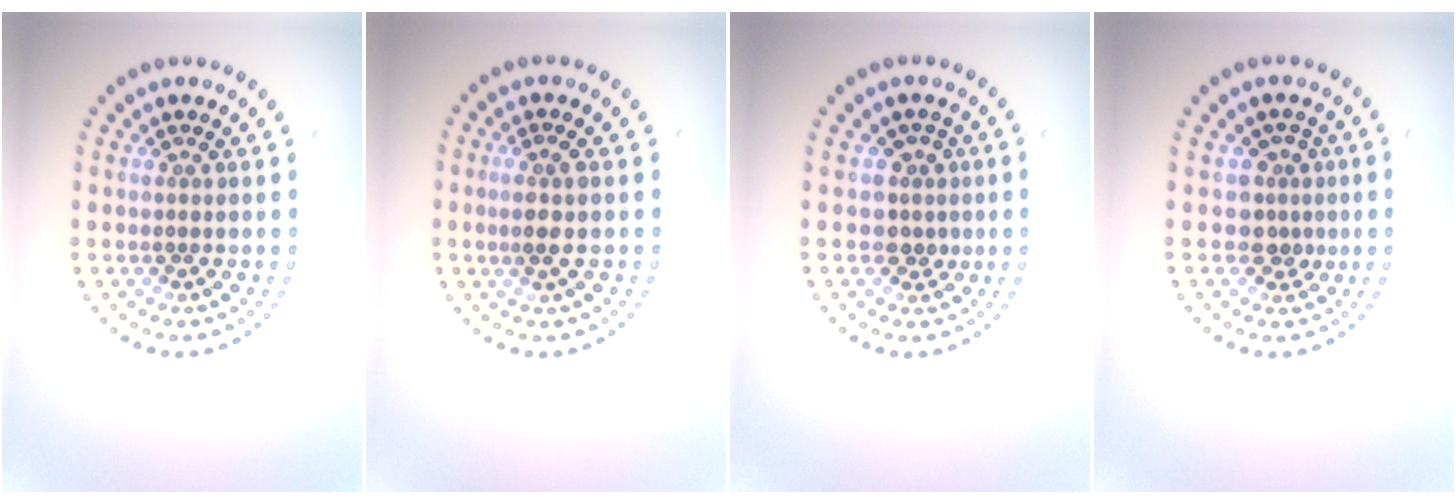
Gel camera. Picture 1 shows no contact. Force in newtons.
{"total": 2.1, "press": 1.8, "slide": 1.1}
{"total": 2.0, "press": 1.6, "slide": 1.1}
{"total": 2.4, "press": 1.8, "slide": 1.6}